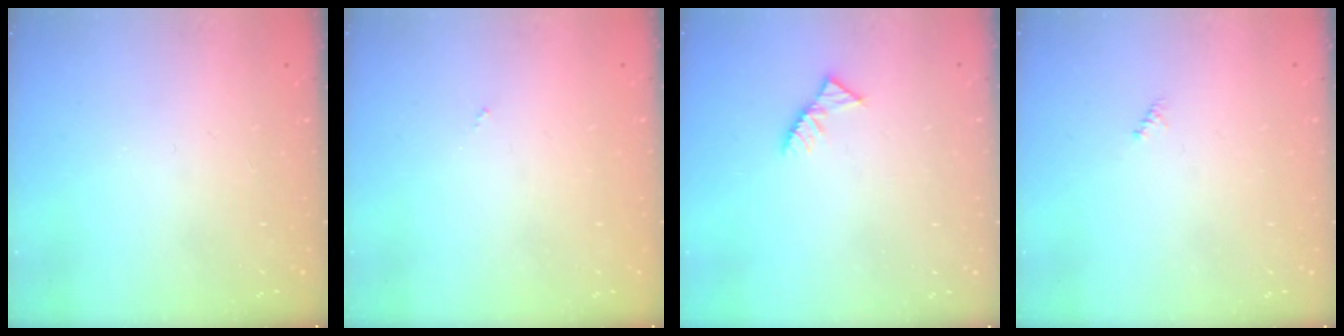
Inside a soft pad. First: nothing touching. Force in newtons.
{"total": 0.0}
{"total": 4.4, "press": 4.3, "slide": 0.7}
{"total": 0.0}